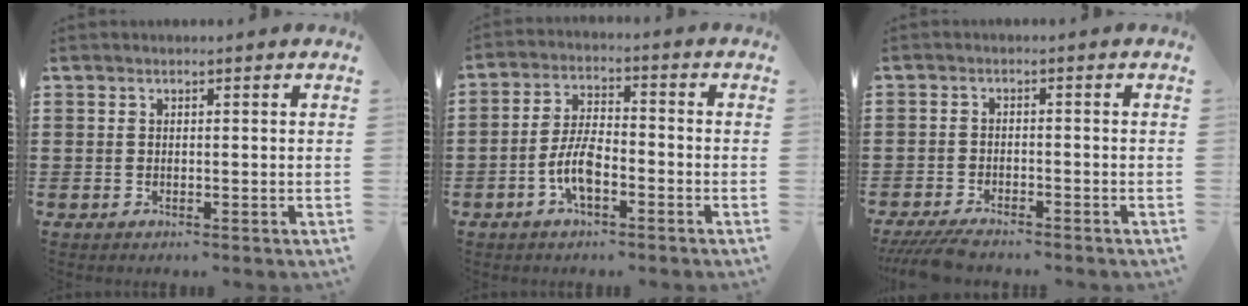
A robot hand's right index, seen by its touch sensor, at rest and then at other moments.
{"total": 6.5, "force": [-2.7, 2.5, 5.3], "torque": [-0.131, -0.001, -0.061]}
{"total": 3.4, "force": [-3.2, 0.4, 1.1], "torque": [-0.032, -0.006, -0.066]}